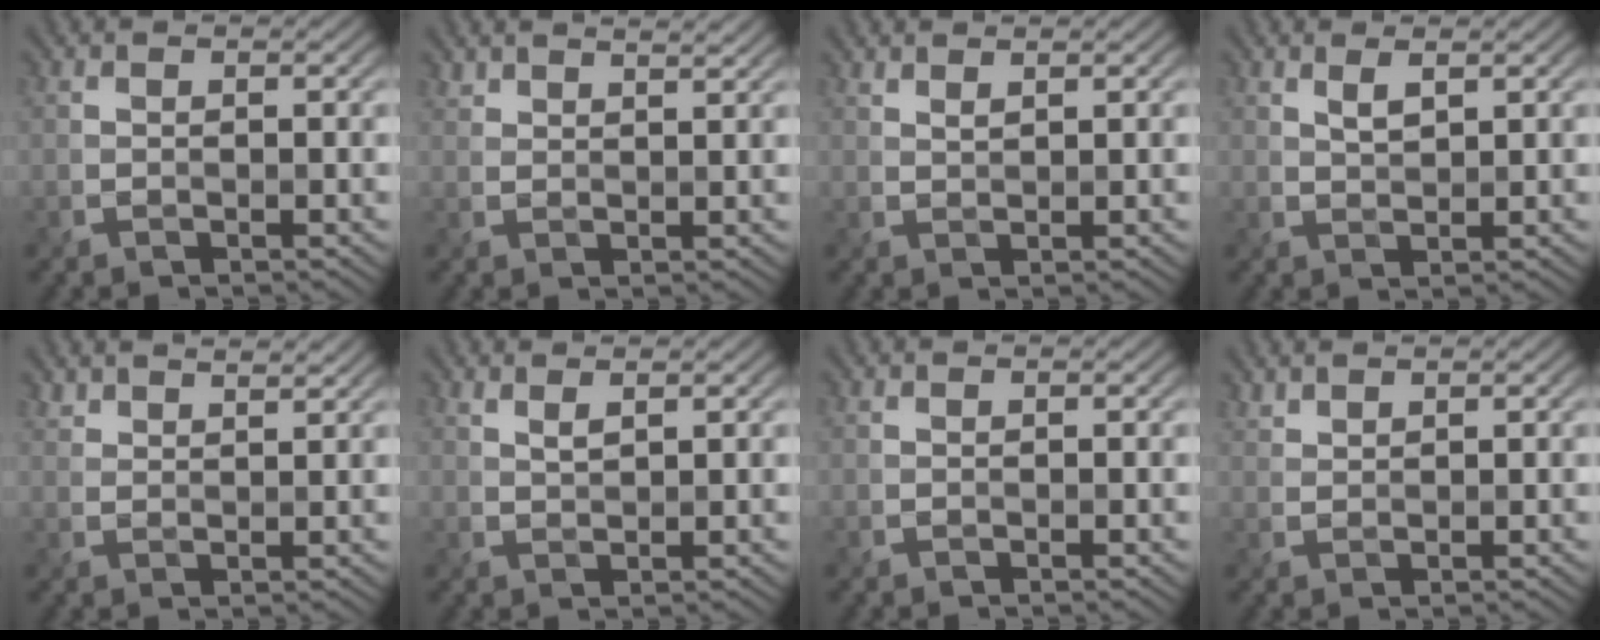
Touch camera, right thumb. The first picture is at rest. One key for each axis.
{"total": 2.9, "fx": 2.7, "fy": 0.4, "fz": 0.9, "tx": -0.017, "ty": -0.002, "tz": 0.046}
{"total": 1.3, "fx": 1.2, "fy": 0.1, "fz": 0.6, "tx": -0.016, "ty": -0.002, "tz": 0.028}
{"total": 1.9, "fx": 1.2, "fy": 0.5, "fz": 1.4, "tx": -0.031, "ty": -0.003, "tz": 0.026}
{"total": 3.3, "fx": 3.1, "fy": 0.6, "fz": 1.0, "tx": -0.022, "ty": -0.002, "tz": 0.058}
{"total": 1.5, "fx": 1.2, "fy": 0.2, "fz": 0.9, "tx": -0.020, "ty": -0.003, "tz": 0.029}
{"total": 0.0}
{"total": 1.6, "fx": 1.5, "fy": 0.2, "fz": 0.4, "tx": -0.013, "ty": 0.001, "tz": 0.035}